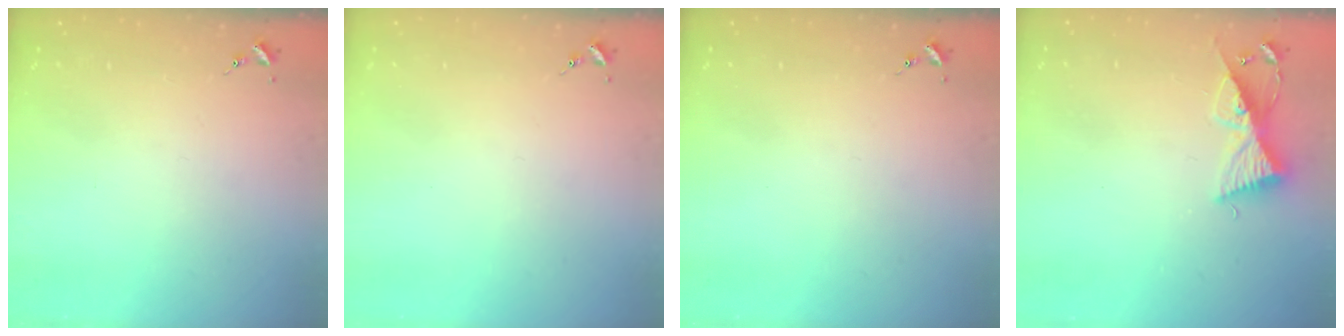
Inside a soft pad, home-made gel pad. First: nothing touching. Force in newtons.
{"total": 0.0}
{"total": 0.0}
{"total": 9.8, "press": 9.8, "slide": 0.2}